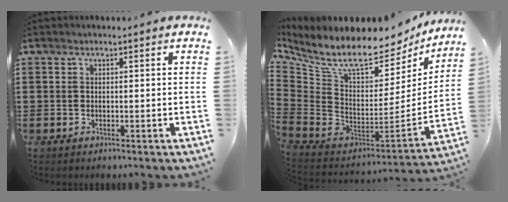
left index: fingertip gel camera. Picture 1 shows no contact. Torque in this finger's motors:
{"motor_torque": [2.14, 0.00, 0.37, 0.21]}